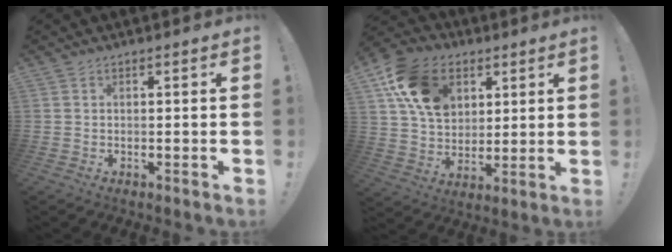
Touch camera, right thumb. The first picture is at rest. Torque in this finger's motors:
{"motor_torque": [-0.02, 0.81, 0.62, -0.18, 0.25]}